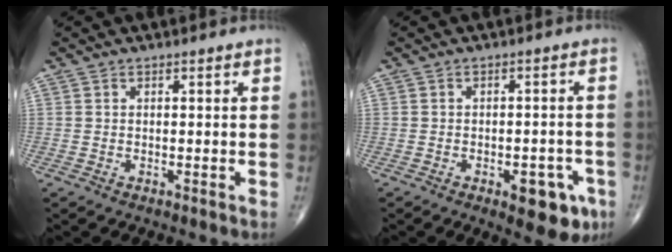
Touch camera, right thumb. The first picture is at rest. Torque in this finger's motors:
{"motor_torque": [1.44, 0.54, 0.51, -0.72, 0.15]}